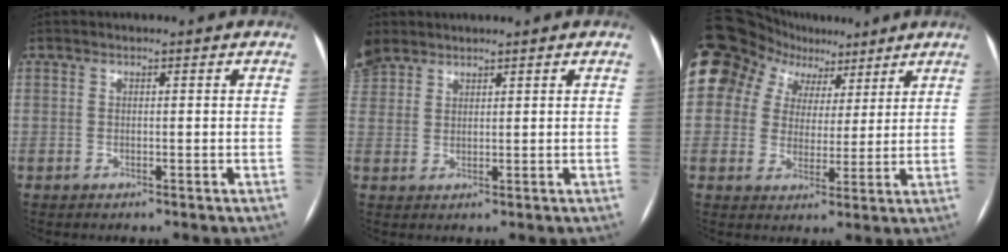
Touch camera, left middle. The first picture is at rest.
{"total": 4.7, "force": [4.1, 2.1, 1.2], "torque": [-0.060, 0.009, 0.095]}
{"total": 13.9, "force": [8.3, 10.0, 4.9], "torque": [-0.116, 0.064, 0.143]}